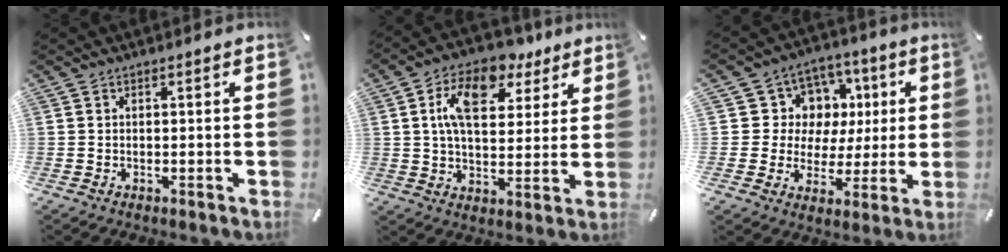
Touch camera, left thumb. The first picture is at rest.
{"total": 12.9, "force": [6.3, 7.6, 8.4], "torque": [-0.143, -0.018, 0.112]}
{"total": 10.6, "force": [0.9, 10.5, 1.5], "torque": [-0.017, -0.014, 0.021]}